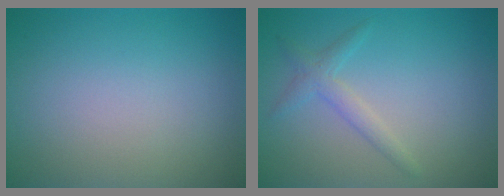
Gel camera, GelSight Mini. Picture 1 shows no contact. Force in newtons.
{"total": 1.8, "press": 1.8, "slide": 0.0}